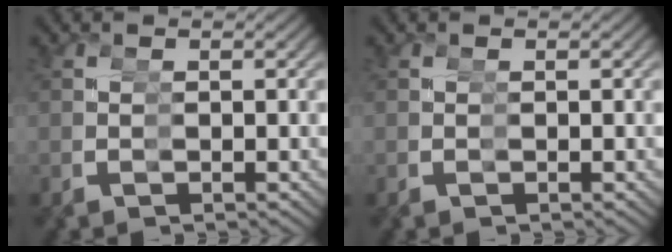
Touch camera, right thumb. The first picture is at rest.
{"total": 0.0}